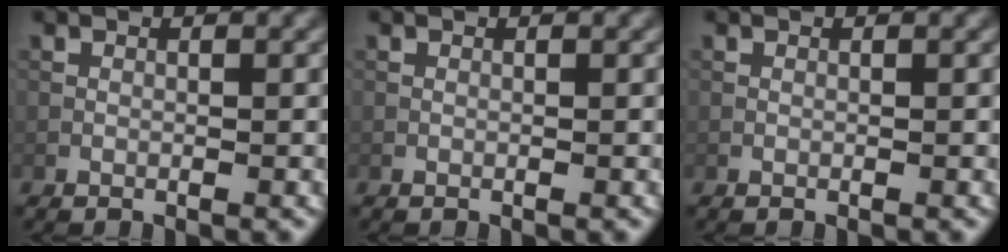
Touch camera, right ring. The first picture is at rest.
{"total": 0.0}
{"total": 0.0}